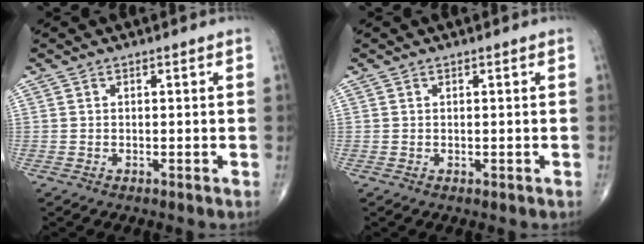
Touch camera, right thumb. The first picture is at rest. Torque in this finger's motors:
{"motor_torque": [-0.47, -0.09, -0.24, -0.02, 0.03]}